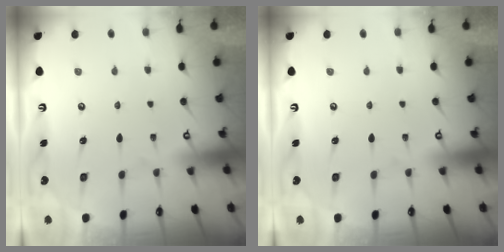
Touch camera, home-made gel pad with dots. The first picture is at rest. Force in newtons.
{"total": 0.0}